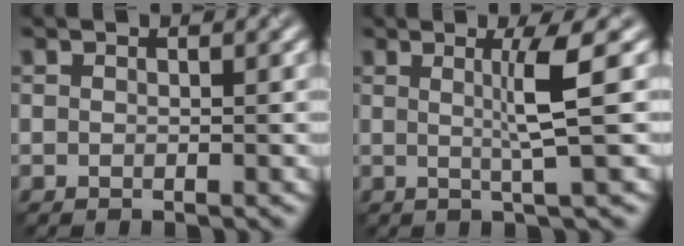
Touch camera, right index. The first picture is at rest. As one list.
[{"total": 3.4, "force": [0.1, 0.1, 3.4], "torque": [-0.059, 0.003, 0.007]}]